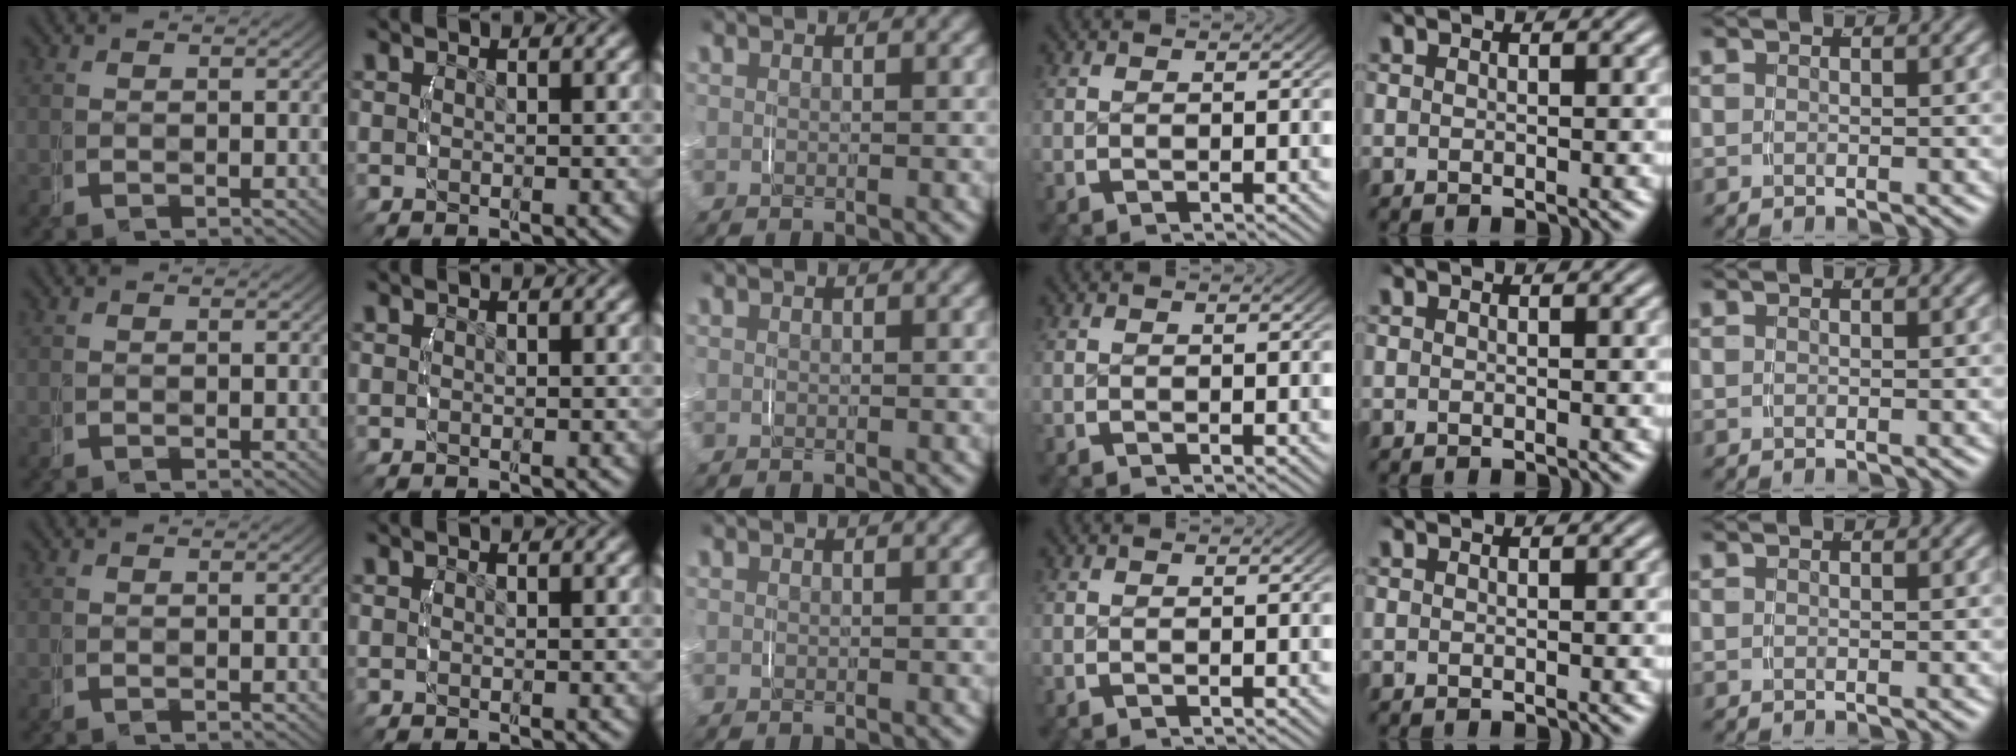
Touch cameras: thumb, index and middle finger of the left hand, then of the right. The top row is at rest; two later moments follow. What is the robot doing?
{"motion": "grasp_and_lifting", "object": "router"}